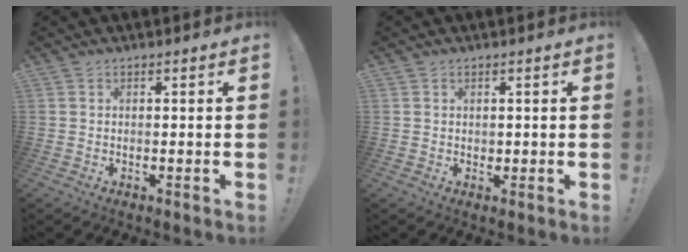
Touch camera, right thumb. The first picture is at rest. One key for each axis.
{"total": 1.0, "fx": 0.4, "fy": 0.9, "fz": 0.1, "tx": -0.001, "ty": 0.001, "tz": 0.007}